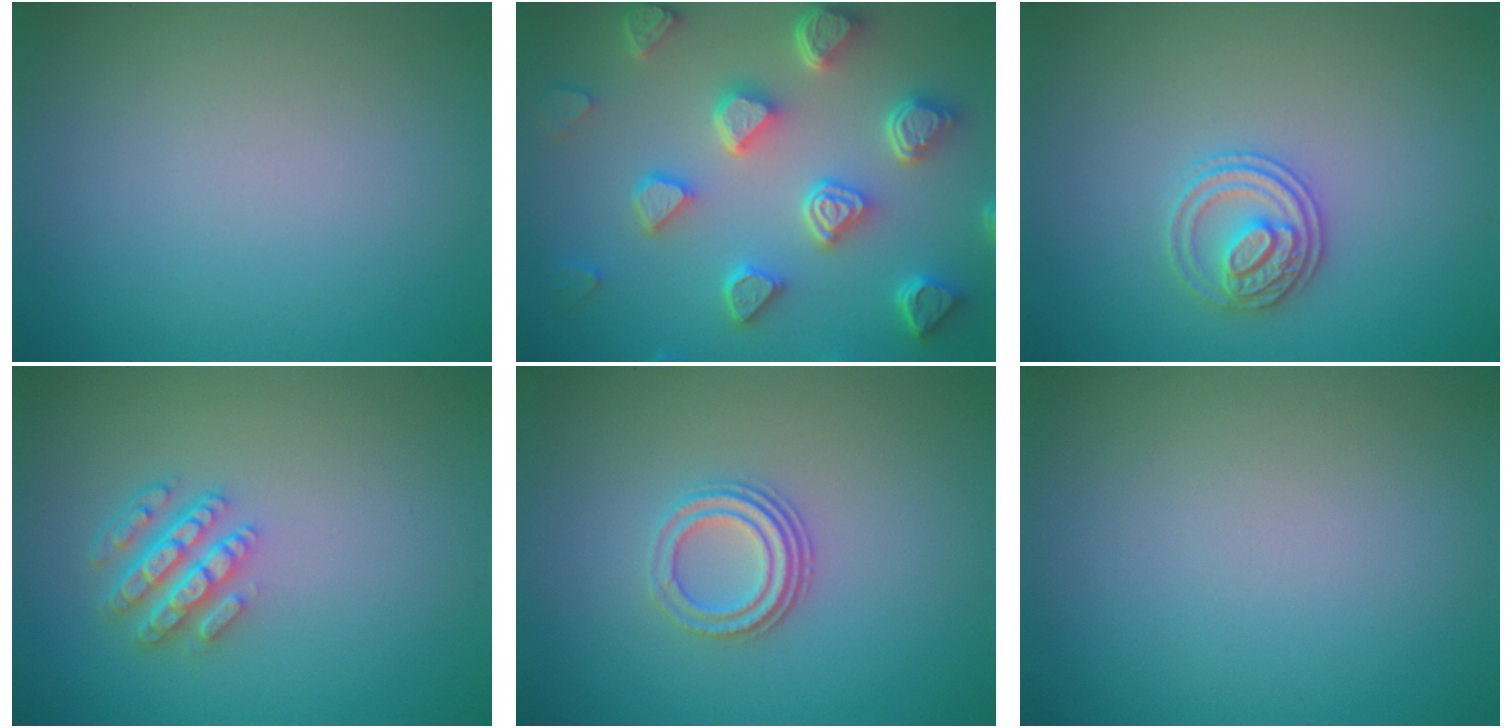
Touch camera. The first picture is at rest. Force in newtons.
{"total": 7.4, "press": 5.9, "slide": 4.4}
{"total": 2.7, "press": 2.7, "slide": 0.6}
{"total": 4.4, "press": 3.2, "slide": 3.0}
{"total": 2.9, "press": 2.2, "slide": 1.9}
{"total": 0.0}